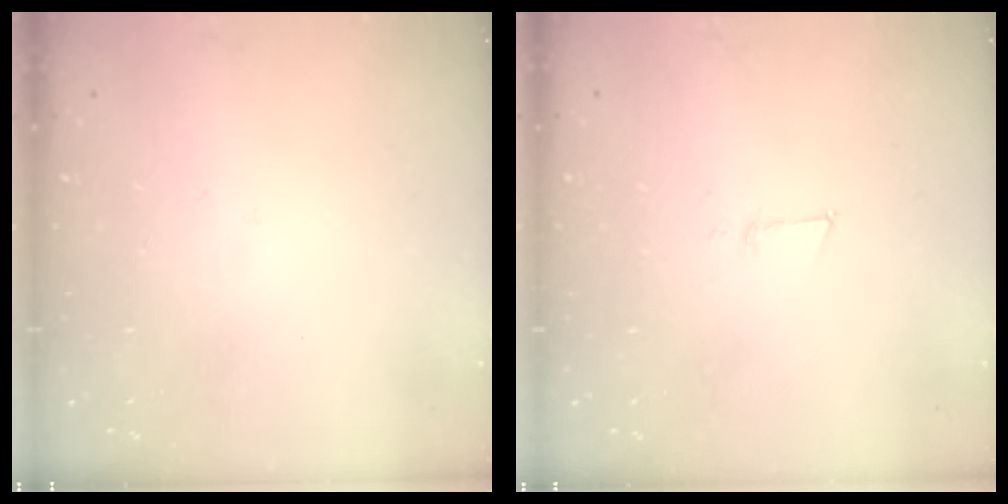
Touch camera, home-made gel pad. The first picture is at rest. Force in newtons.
{"total": 3.9, "press": 3.8, "slide": 0.9}